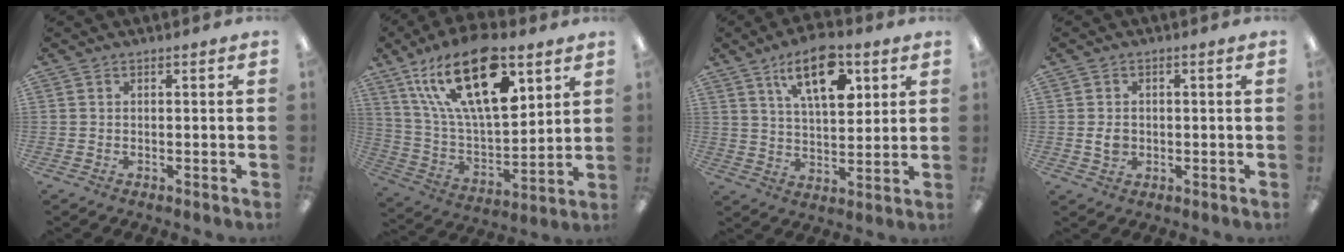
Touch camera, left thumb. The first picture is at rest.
{"total": 25.3, "force": [13.6, 10.8, 18.3], "torque": [-0.348, -0.062, 0.230]}
{"total": 14.3, "force": [7.5, 6.7, 10.2], "torque": [-0.151, -0.025, 0.125]}
{"total": 3.3, "force": [-0.2, 2.5, 2.1], "torque": [-0.038, 0.006, -0.004]}